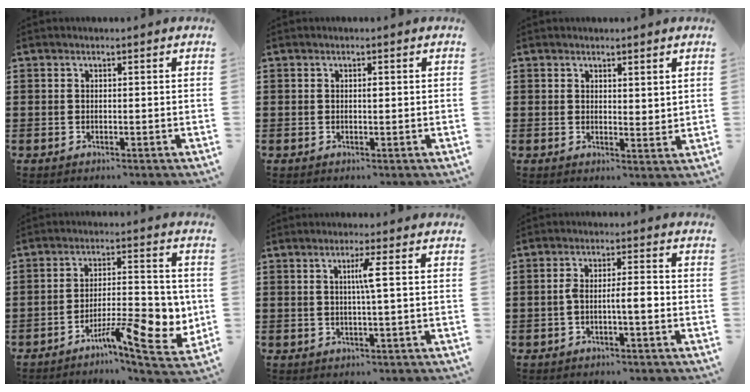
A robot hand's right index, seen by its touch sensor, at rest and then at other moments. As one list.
[{"total": 0.7, "force": [0.1, 0.2, 0.7], "torque": [-0.014, -0.003, 0.003]}, {"total": 1.9, "force": [1.7, 0.6, 0.3], "torque": [-0.009, 0.004, 0.035]}, {"total": 10.5, "force": [-4.7, 3.5, 8.8], "torque": [-0.112, 0.004, -0.077]}, {"total": 3.1, "force": [0.5, -0.6, 3.0], "torque": [-0.057, -0.005, 0.002]}, {"total": 4.2, "force": [-1.1, 0.9, 3.9], "torque": [-0.078, 0.003, -0.025]}]